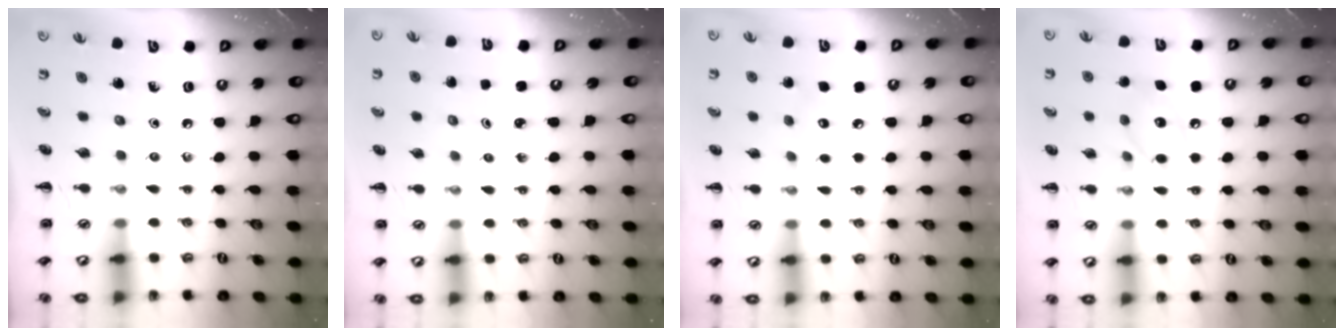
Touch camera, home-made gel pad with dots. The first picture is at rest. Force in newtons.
{"total": 2.5, "press": 2.4, "slide": 0.8}
{"total": 5.0, "press": 4.8, "slide": 1.4}
{"total": 9.2, "press": 9.2, "slide": 1.0}